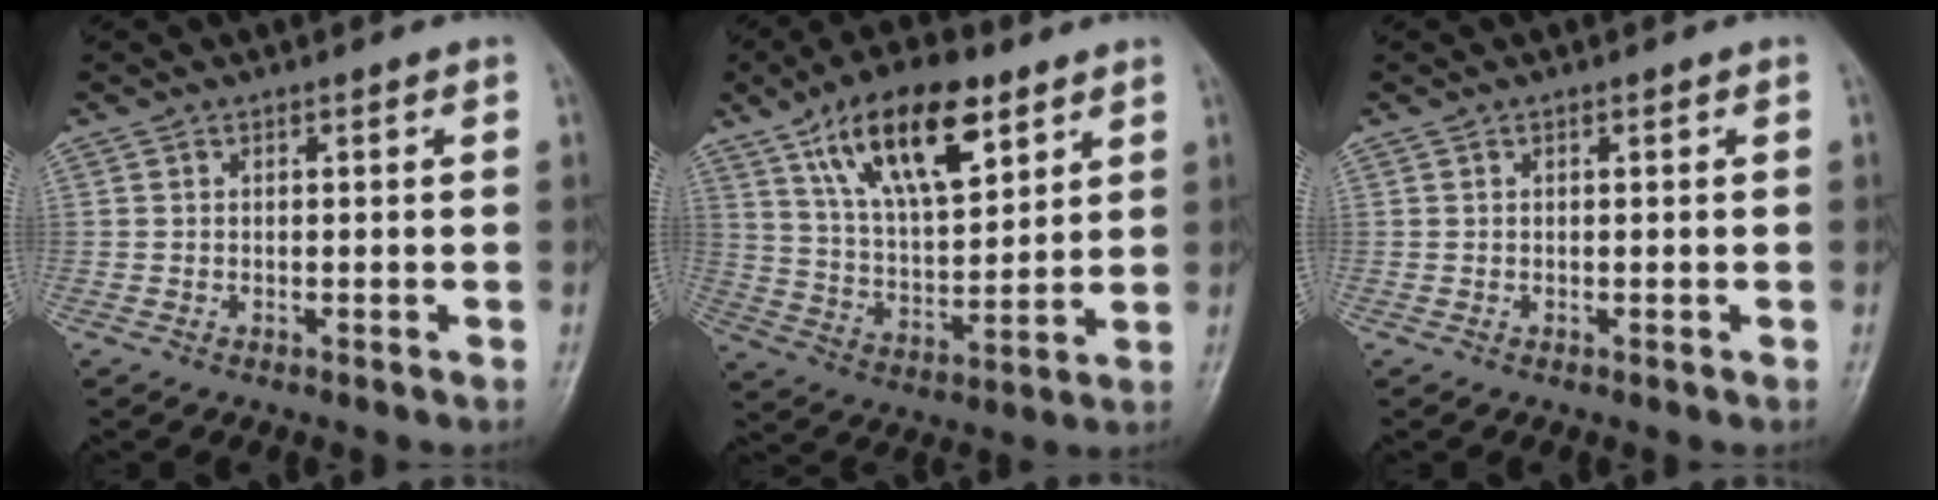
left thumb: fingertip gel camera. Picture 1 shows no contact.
{"total": 17.7, "force": [9.6, 7.6, 12.8], "torque": [-0.184, -0.036, 0.174]}
{"total": 0.0}